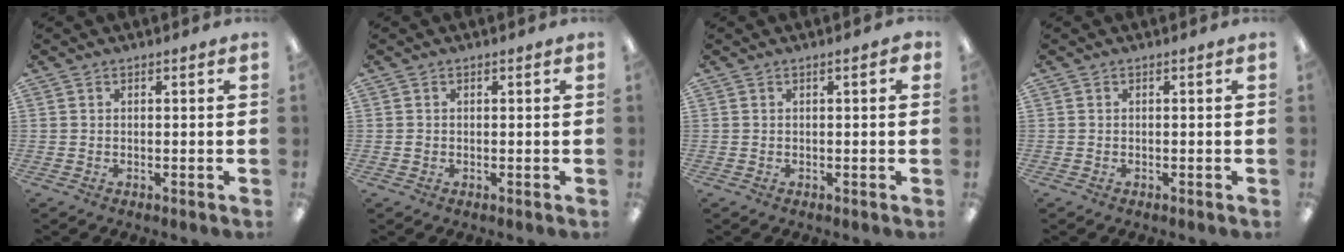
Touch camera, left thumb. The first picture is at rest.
{"total": 0.7, "force": [0.1, 0.7, 0.2], "torque": [-0.003, 0.005, 0.000]}
{"total": 1.7, "force": [0.7, 0.5, 1.5], "torque": [-0.023, 0.000, 0.009]}
{"total": 0.0}